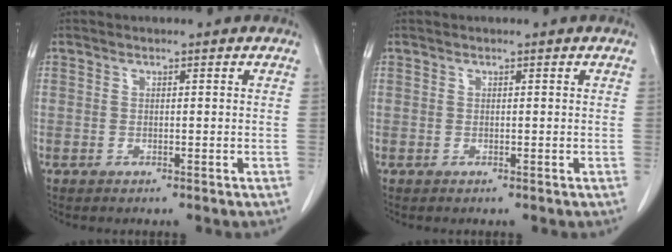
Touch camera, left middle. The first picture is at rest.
{"total": 0.0}